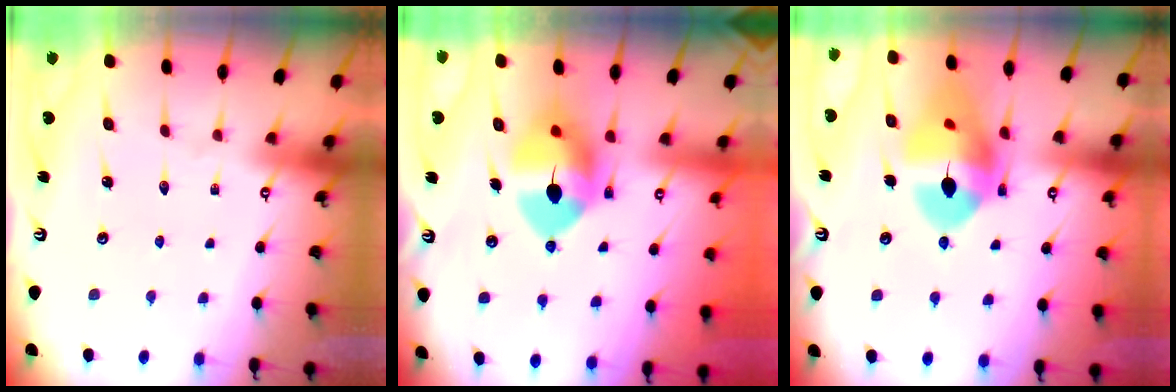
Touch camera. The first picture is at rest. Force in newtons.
{"total": 11.4, "press": 11.2, "slide": 1.8}
{"total": 16.8, "press": 16.7, "slide": 1.6}